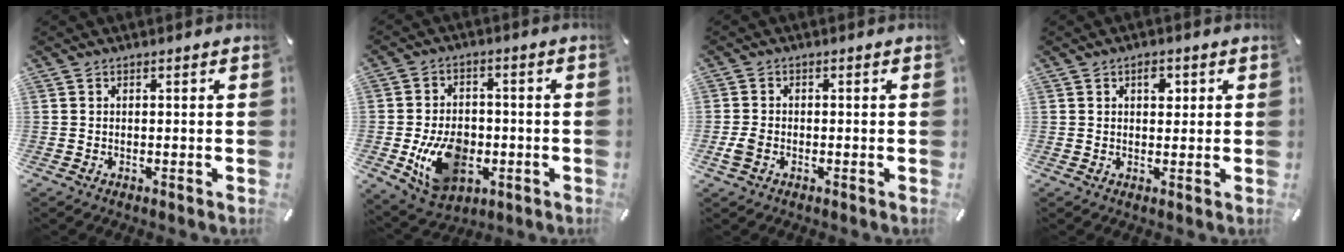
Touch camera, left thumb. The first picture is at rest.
{"total": 13.7, "force": [-3.3, 10.0, 8.7], "torque": [-0.160, 0.007, -0.053]}
{"total": 3.1, "force": [-1.0, 2.4, 1.7], "torque": [-0.036, 0.004, -0.020]}
{"total": 3.3, "force": [1.1, 2.1, 2.3], "torque": [-0.016, -0.004, 0.010]}